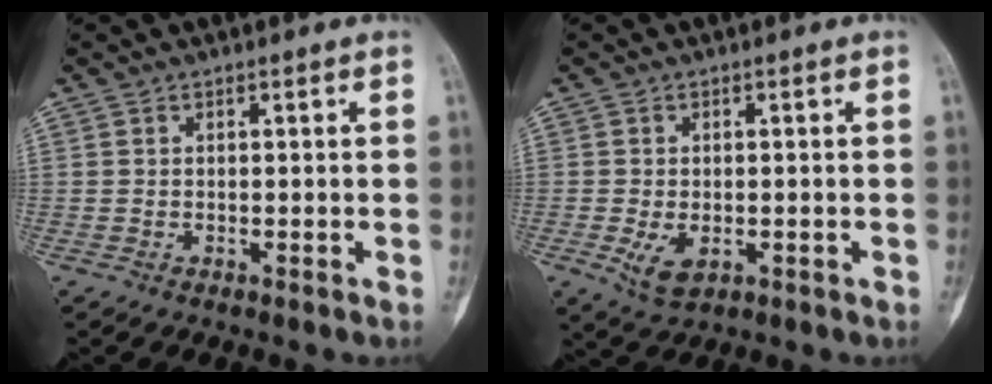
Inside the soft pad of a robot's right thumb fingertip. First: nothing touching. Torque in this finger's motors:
{"motor_torque": [-0.13, 0.29, 0.07, 0.32, 0.03]}